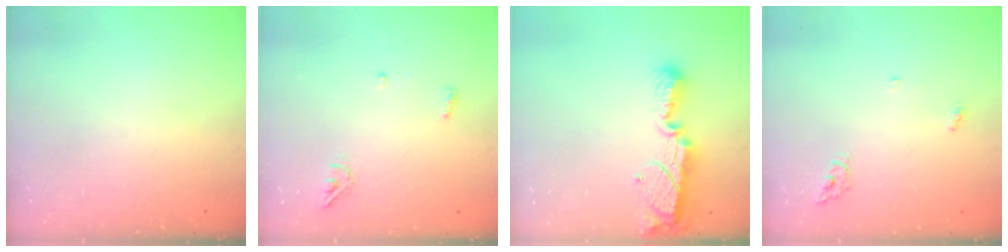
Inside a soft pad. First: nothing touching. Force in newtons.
{"total": 4.3, "press": 4.0, "slide": 1.4}
{"total": 9.9, "press": 9.7, "slide": 2.0}
{"total": 5.0, "press": 5.0, "slide": 0.3}